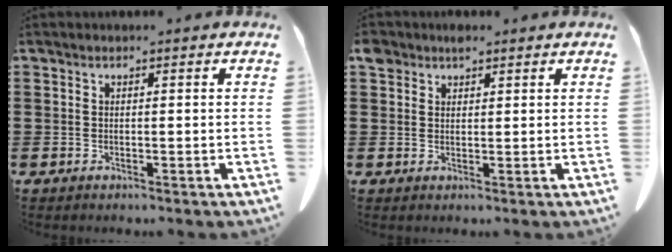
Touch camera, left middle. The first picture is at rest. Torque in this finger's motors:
{"motor_torque": [1.05, 1.09, 0.07, 0.04]}